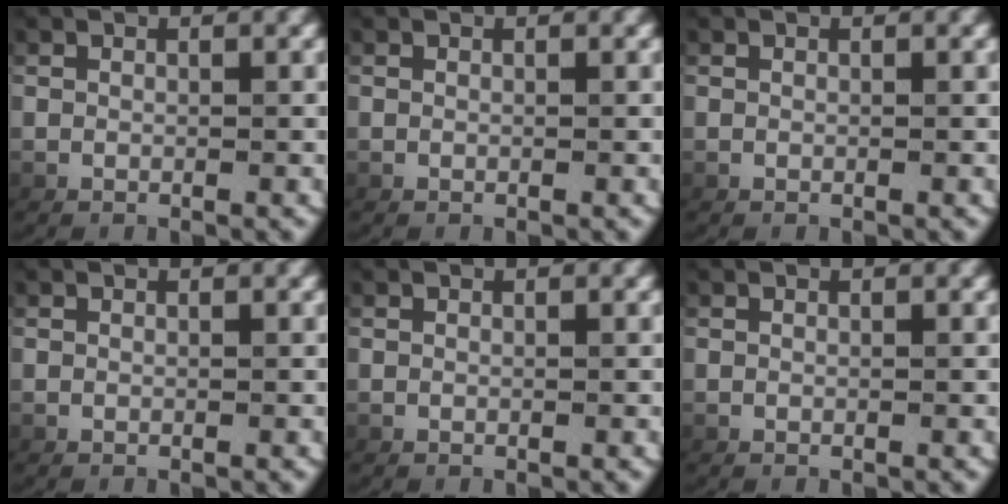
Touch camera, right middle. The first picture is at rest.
{"total": 0.0}
{"total": 0.0}
{"total": 0.0}
{"total": 0.0}
{"total": 0.0}